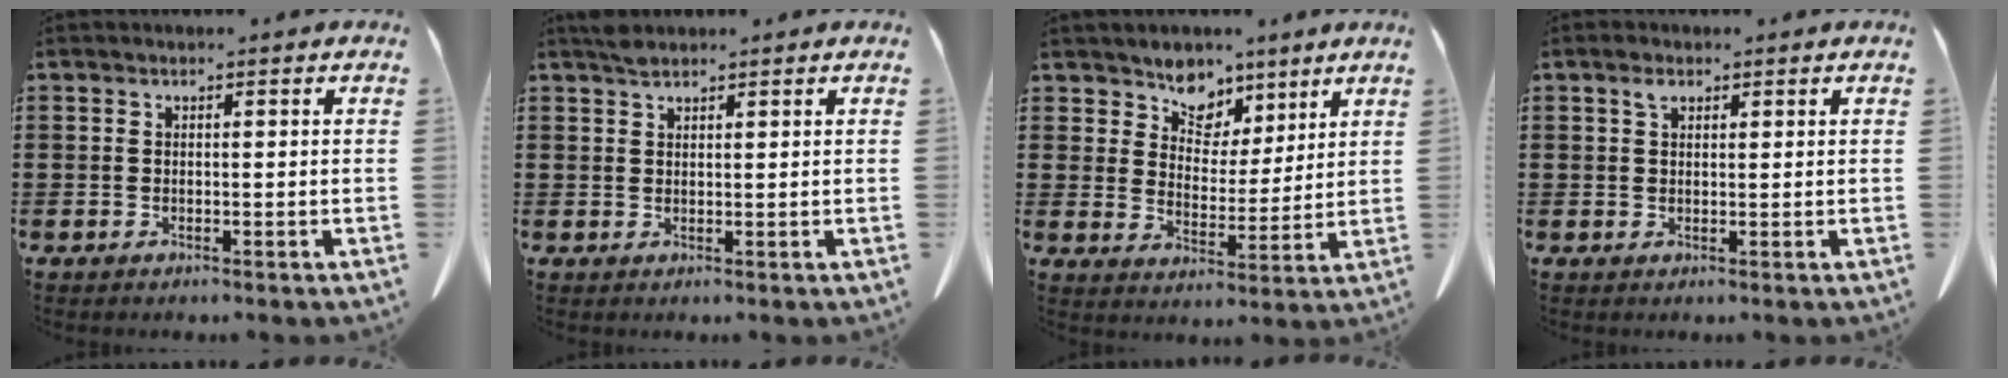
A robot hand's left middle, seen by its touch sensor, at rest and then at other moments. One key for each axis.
{"total": 1.6, "fx": 1.3, "fy": 0.4, "fz": 0.8, "tx": -0.020, "ty": -0.001, "tz": 0.025}
{"total": 6.3, "fx": 4.8, "fy": 4.0, "fz": 0.5, "tx": -0.047, "ty": -0.027, "tz": 0.087}
{"total": 1.5, "fx": 0.7, "fy": 0.8, "fz": 1.0, "tx": -0.015, "ty": 0.000, "tz": 0.011}